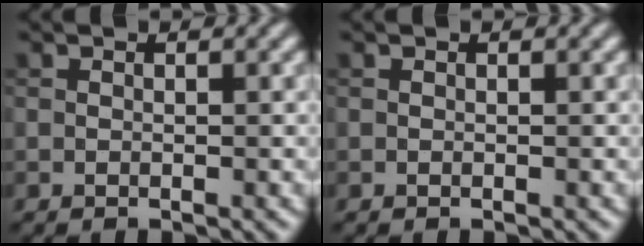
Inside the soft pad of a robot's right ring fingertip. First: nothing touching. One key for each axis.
{"total": 0.0}